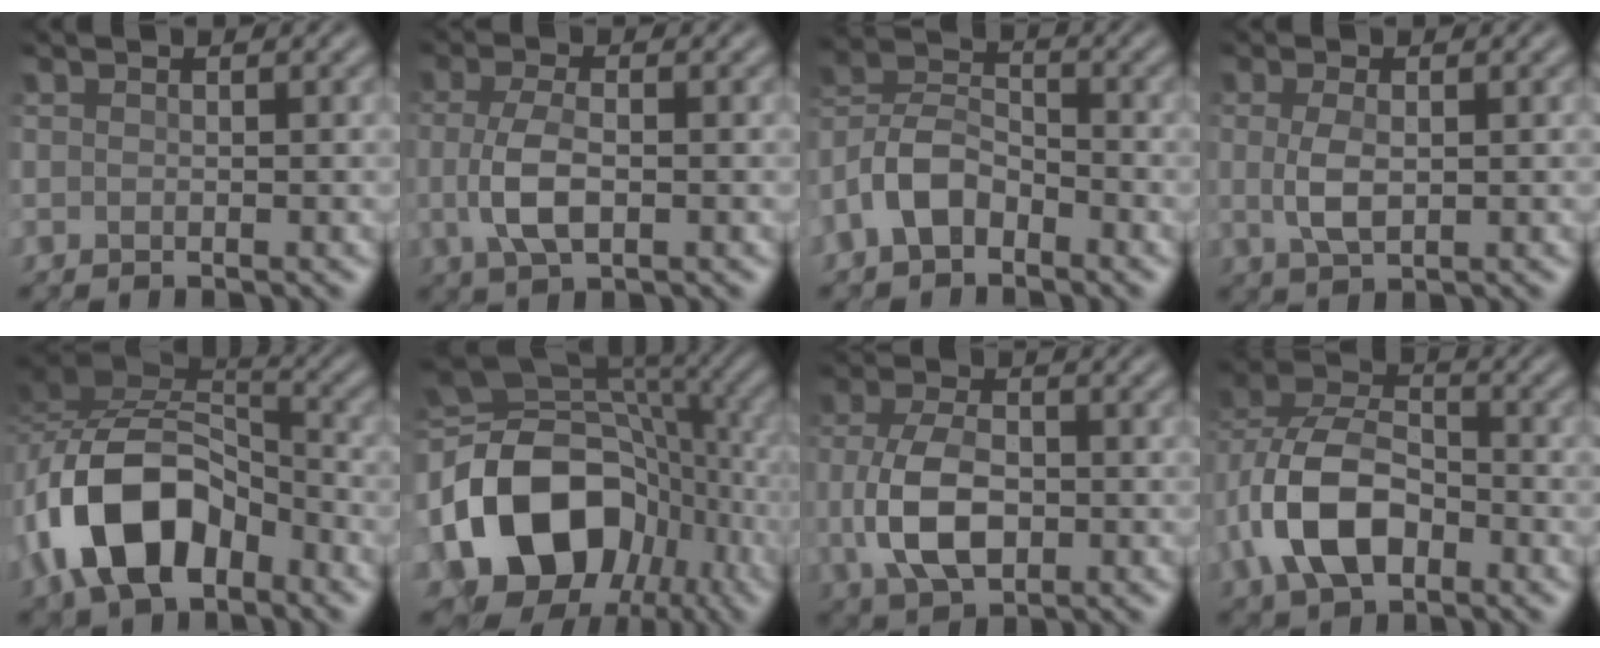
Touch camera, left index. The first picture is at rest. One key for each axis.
{"total": 4.0, "fx": -0.5, "fy": 1.7, "fz": 3.6, "tx": -0.090, "ty": -0.001, "tz": -0.007}
{"total": 5.3, "fx": -3.0, "fy": 3.1, "fz": 3.2, "tx": -0.073, "ty": 0.012, "tz": -0.067}
{"total": 2.8, "fx": 0.2, "fy": 1.2, "fz": 2.5, "tx": -0.063, "ty": 0.004, "tz": 0.009}
{"total": 10.4, "fx": -4.6, "fy": 5.9, "fz": 7.2, "tx": -0.142, "ty": 0.013, "tz": -0.088}
{"total": 14.3, "fx": -3.4, "fy": 10.5, "fz": 9.1, "tx": -0.171, "ty": -0.004, "tz": -0.060}
{"total": 6.3, "fx": -0.9, "fy": 3.6, "fz": 5.0, "tx": -0.117, "ty": 0.000, "tz": -0.016}
{"total": 8.3, "fx": -2.8, "fy": 5.0, "fz": 6.1, "tx": -0.127, "ty": 0.013, "tz": -0.058}